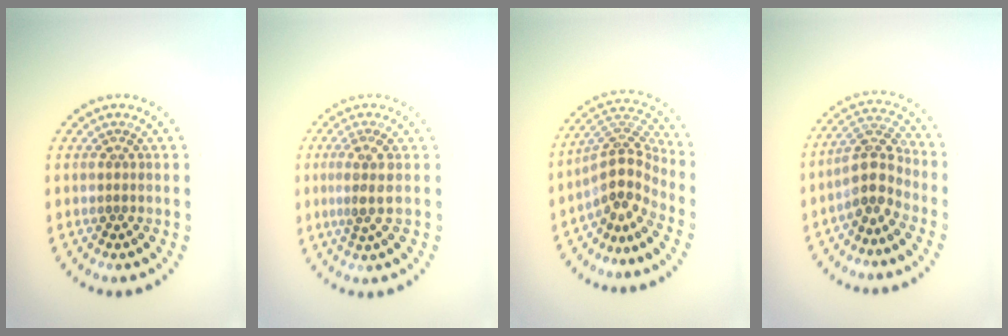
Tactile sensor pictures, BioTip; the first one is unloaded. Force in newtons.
{"total": 2.4, "press": 1.9, "slide": 1.5}
{"total": 4.1, "press": 2.9, "slide": 3.0}
{"total": 3.7, "press": 3.2, "slide": 1.8}